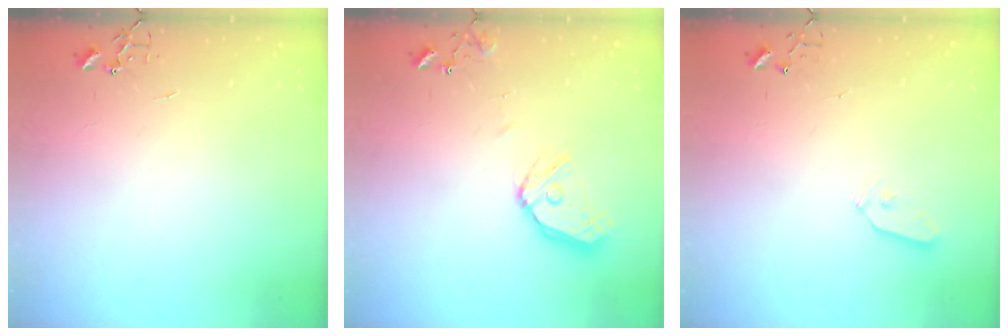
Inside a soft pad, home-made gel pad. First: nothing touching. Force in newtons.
{"total": 12.8, "press": 12.7, "slide": 1.8}
{"total": 4.3, "press": 4.3, "slide": 0.3}